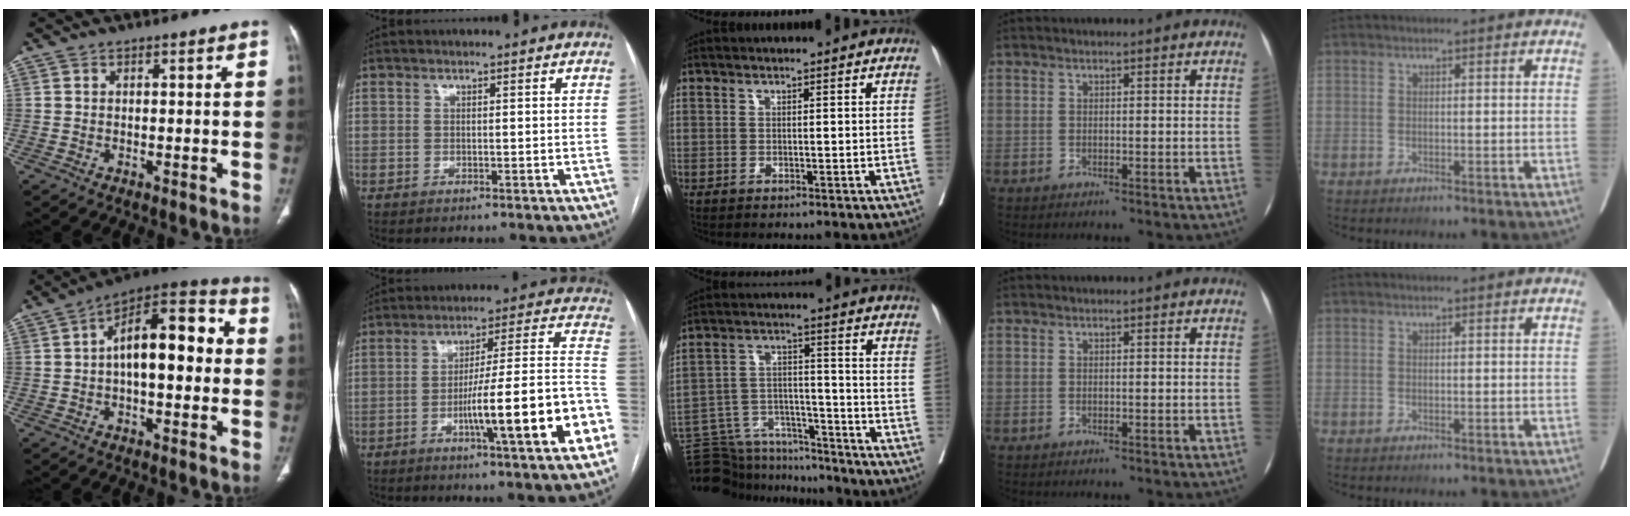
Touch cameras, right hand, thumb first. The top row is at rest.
{"thumb": {"total": 16.3, "force": [1.1, 7.7, 14.4], "torque": [-0.197, 0.046, 0.007]}, "index": {"total": 18.9, "force": [-6.9, 0.3, 17.6], "torque": [-0.204, 0.015, -0.098]}, "middle": {"total": 17.8, "force": [-16.7, 4.1, 4.3], "torque": [-0.099, 0.017, -0.257]}}